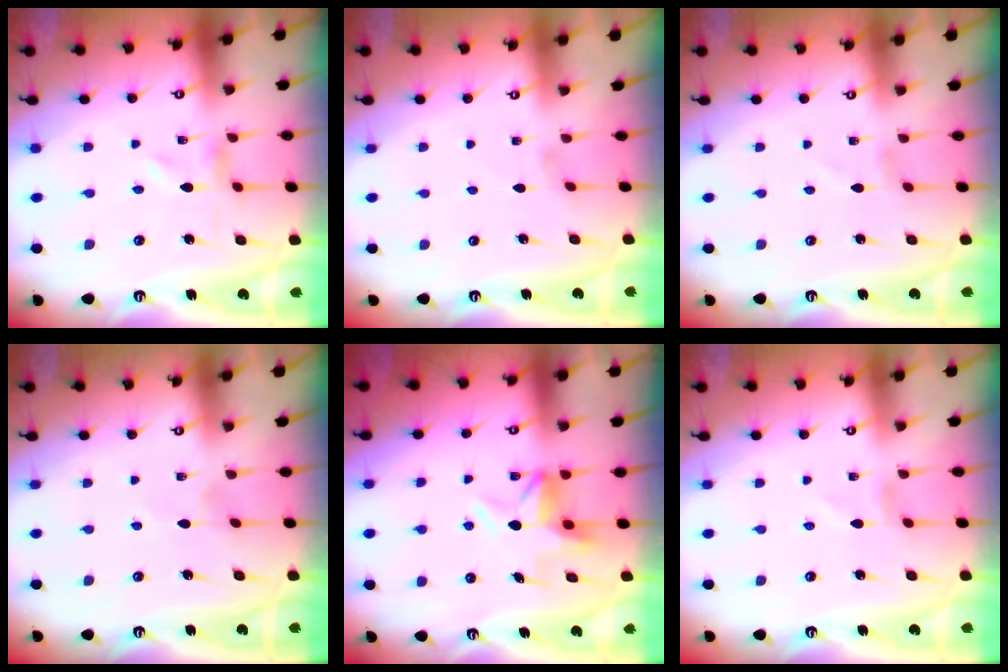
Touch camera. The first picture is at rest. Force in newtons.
{"total": 0.0}
{"total": 1.1, "press": 1.1, "slide": 0.1}
{"total": 1.9, "press": 1.9, "slide": 0.4}
{"total": 6.2, "press": 6.2, "slide": 0.4}
{"total": 0.5, "press": 0.5, "slide": 0.1}